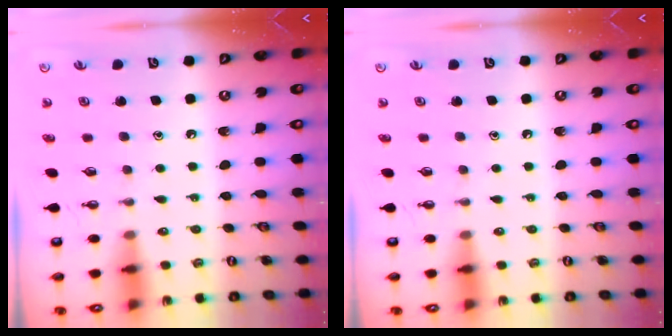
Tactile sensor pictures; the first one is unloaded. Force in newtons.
{"total": 0.0}